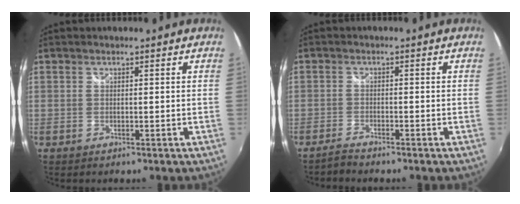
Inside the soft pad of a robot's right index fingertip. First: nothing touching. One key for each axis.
{"total": 2.2, "fx": -2.1, "fy": 0.3, "fz": 0.5, "tx": -0.022, "ty": -0.003, "tz": -0.043}